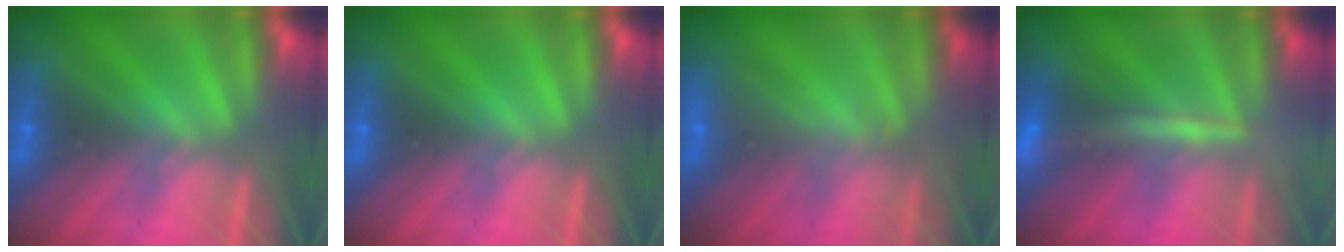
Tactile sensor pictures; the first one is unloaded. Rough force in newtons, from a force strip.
{"total": 0.0}
{"total": 2.3}
{"total": 2.6}